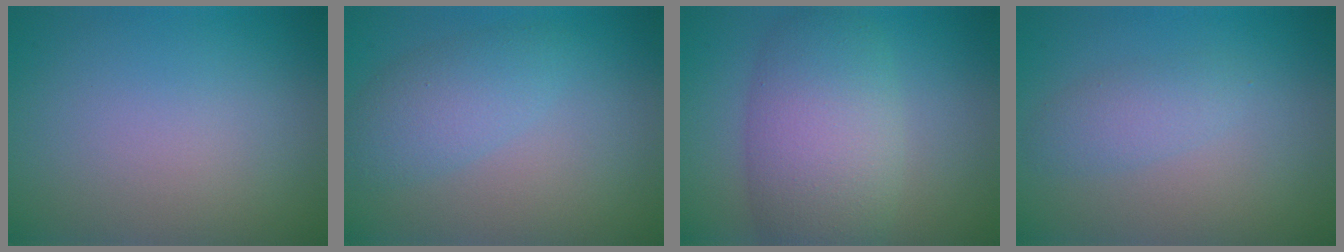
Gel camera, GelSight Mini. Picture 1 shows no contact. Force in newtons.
{"total": 3.4, "press": 3.4, "slide": 0.0}
{"total": 7.3, "press": 7.3, "slide": 0.3}
{"total": 2.0, "press": 2.0, "slide": 0.1}